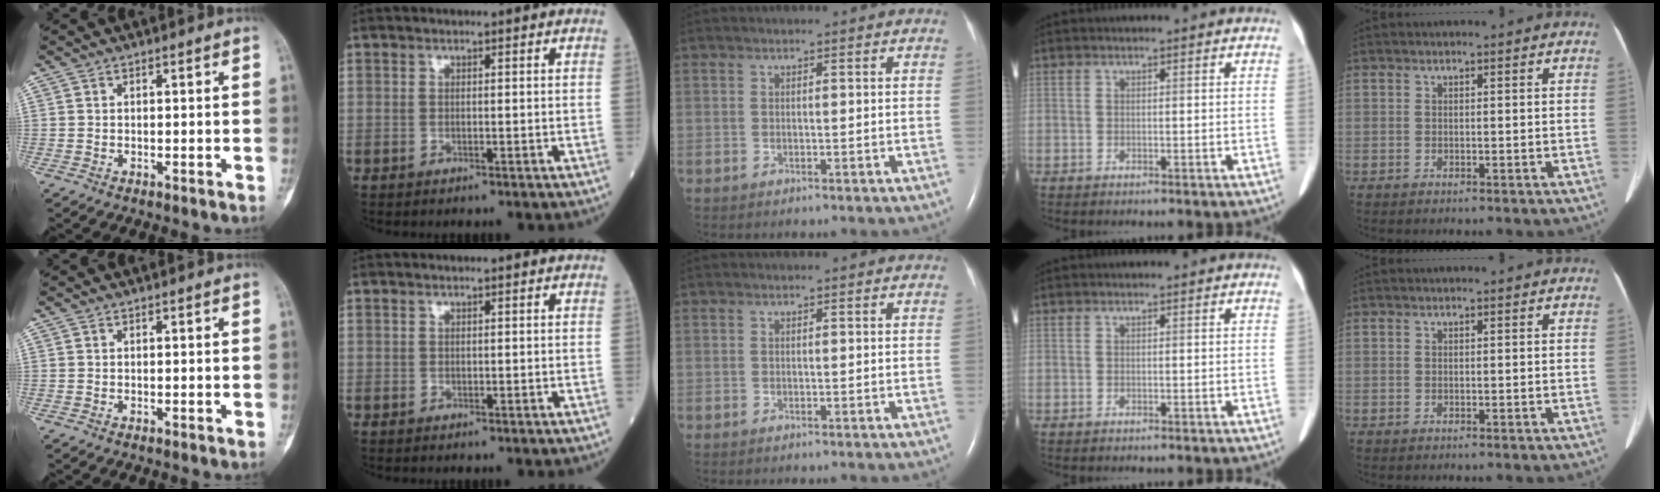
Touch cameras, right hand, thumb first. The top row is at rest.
{}